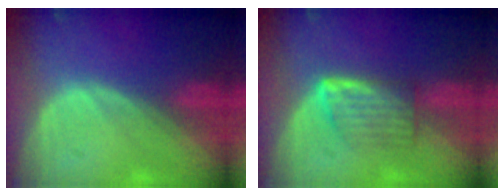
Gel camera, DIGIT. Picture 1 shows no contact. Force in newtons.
{"total": 5.8, "press": 5.4, "slide": 2.2}